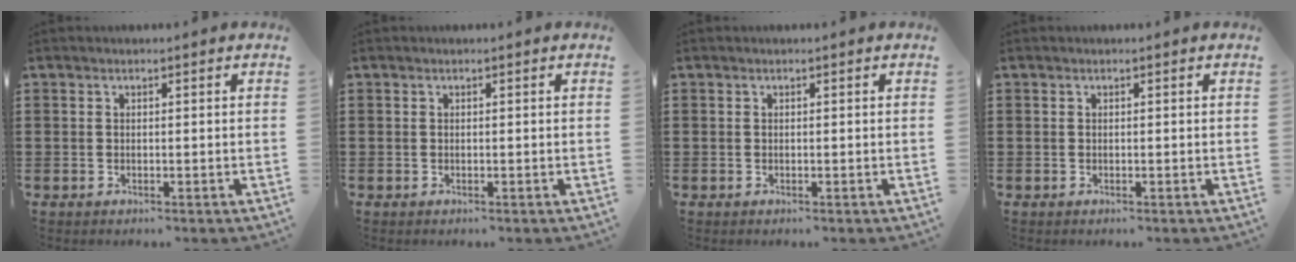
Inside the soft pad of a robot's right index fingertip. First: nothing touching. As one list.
[{"total": 0.0}, {"total": 0.0}, {"total": 0.0}]